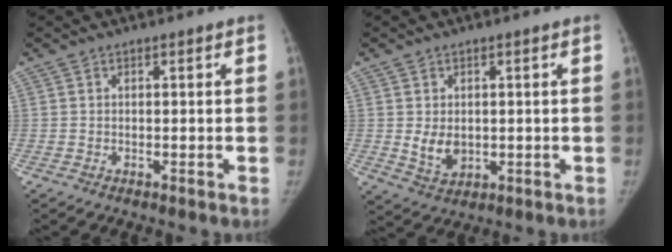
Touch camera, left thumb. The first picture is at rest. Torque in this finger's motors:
{"motor_torque": [-0.15, 0.35, -0.28, 0.27, -0.03]}